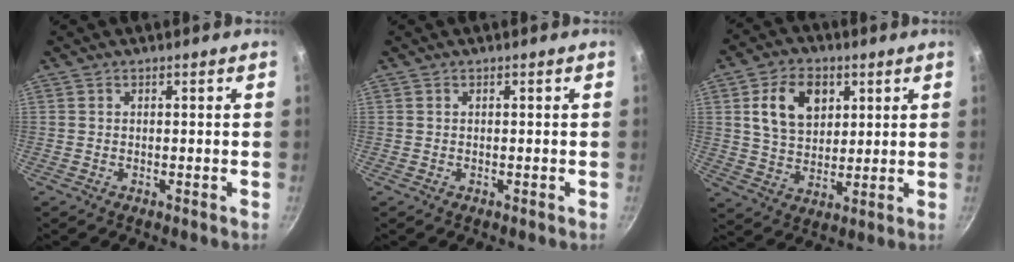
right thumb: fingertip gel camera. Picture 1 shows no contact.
{"total": 0.0}
{"total": 11.7, "force": [3.9, 8.2, 7.4], "torque": [-0.103, -0.009, 0.068]}